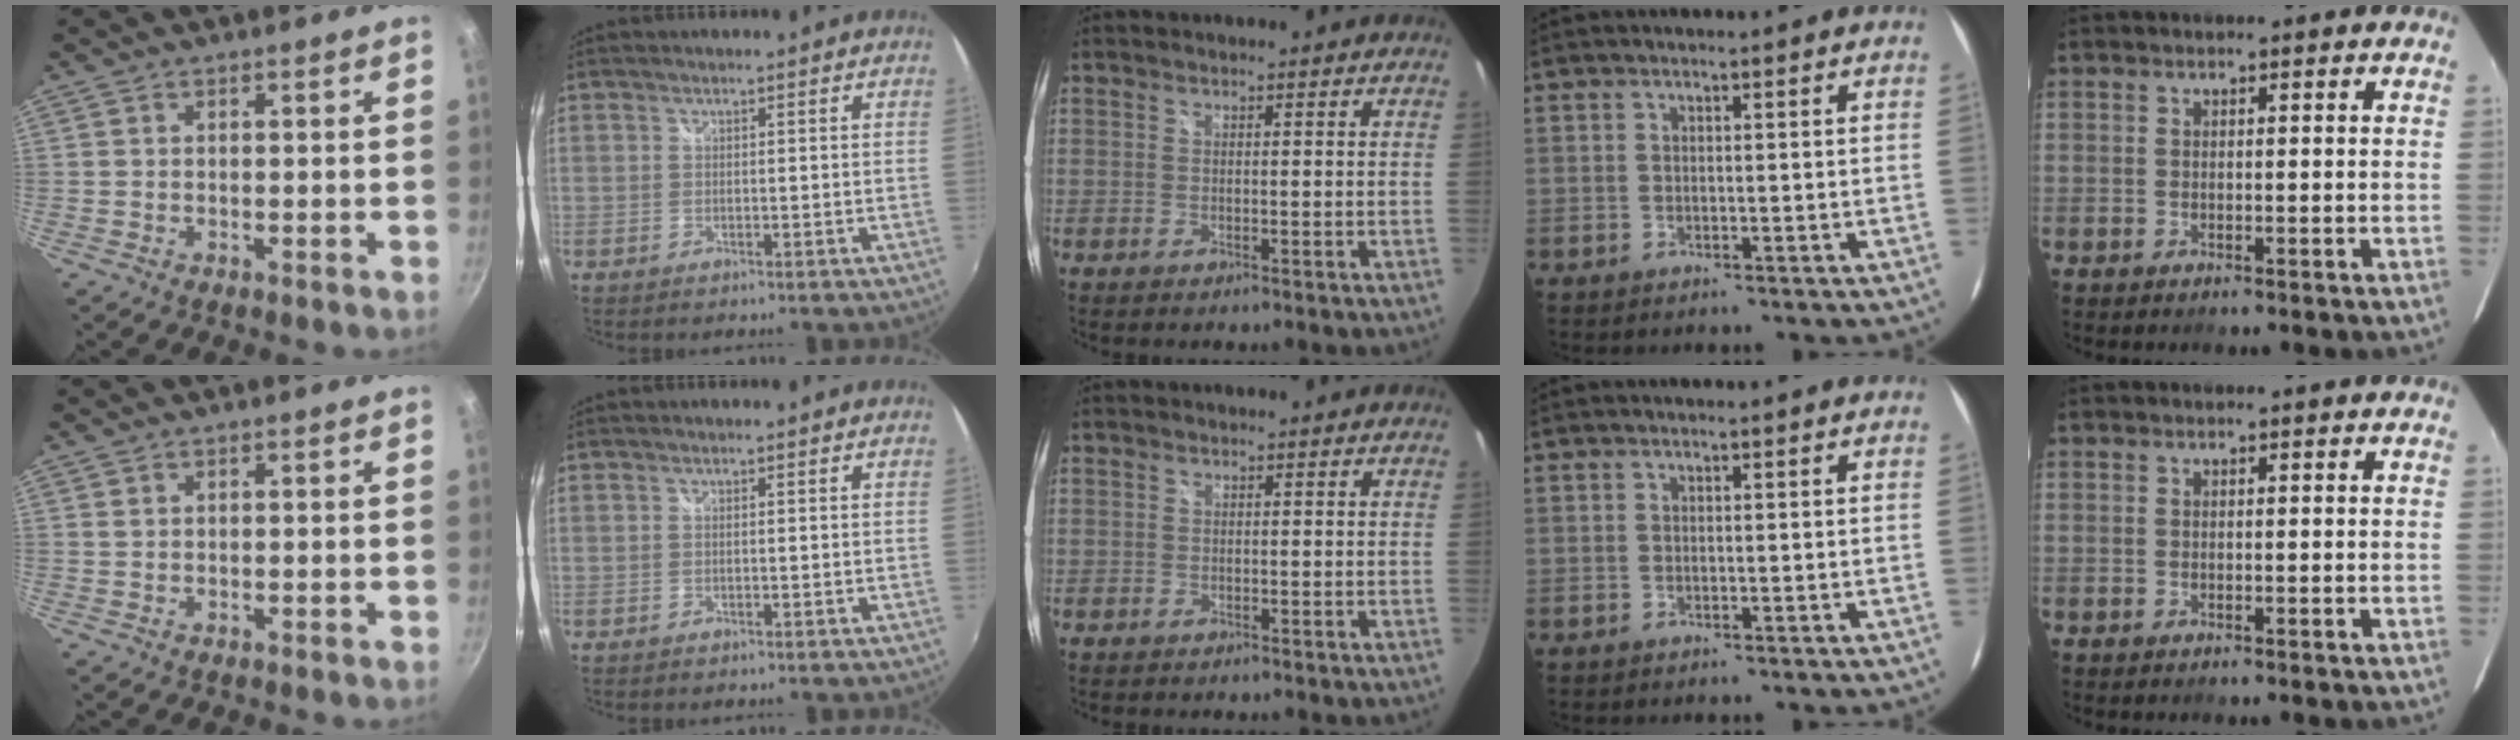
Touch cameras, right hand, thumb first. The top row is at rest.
{"middle": {"total": 0.6, "force": [-0.4, 0.4, -0.2], "torque": [0.000, 0.000, -0.010]}}